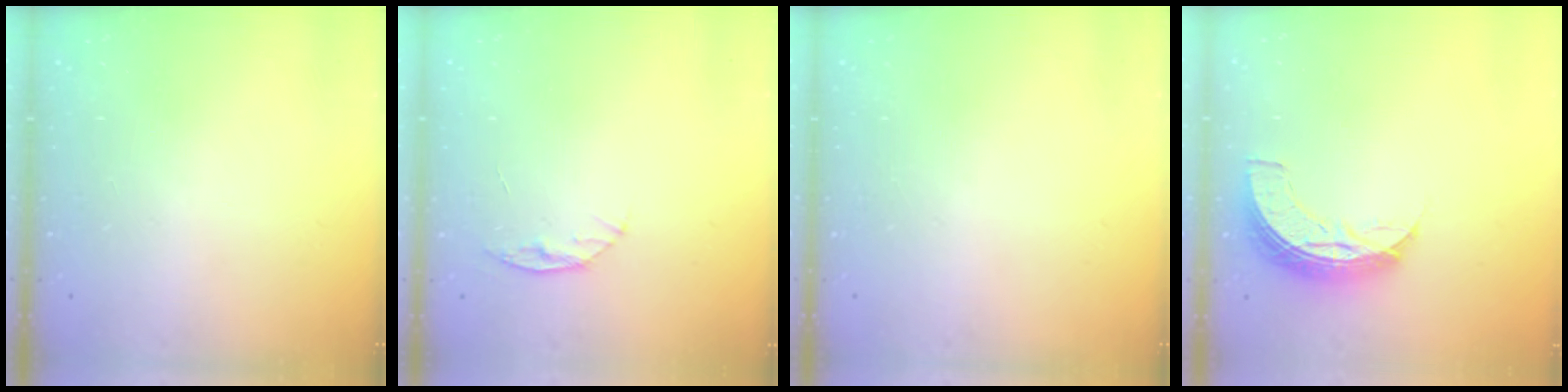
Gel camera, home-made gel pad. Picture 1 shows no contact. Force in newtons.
{"total": 5.1, "press": 5.1, "slide": 0.5}
{"total": 0.0}
{"total": 8.3, "press": 8.3, "slide": 0.4}